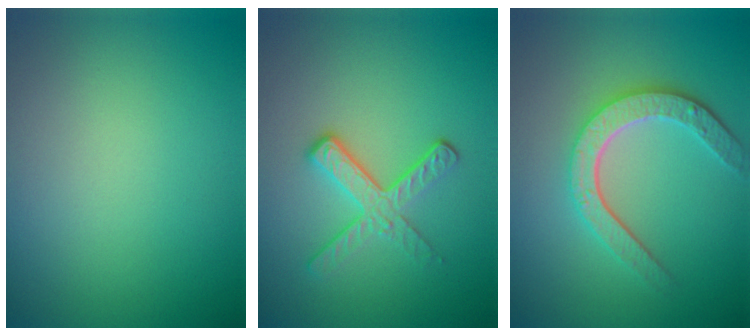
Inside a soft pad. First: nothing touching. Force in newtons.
{"total": 3.5, "press": 2.4, "slide": 2.5}
{"total": 4.5, "press": 3.5, "slide": 2.9}